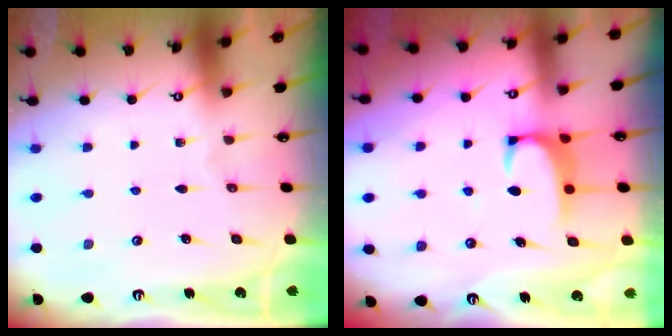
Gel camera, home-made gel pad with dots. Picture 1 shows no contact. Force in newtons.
{"total": 1.8, "press": 1.7, "slide": 0.4}